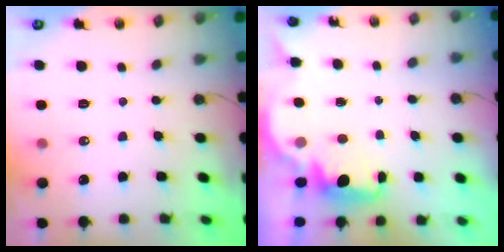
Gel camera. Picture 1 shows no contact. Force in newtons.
{"total": 1.8, "press": 1.6, "slide": 0.7}